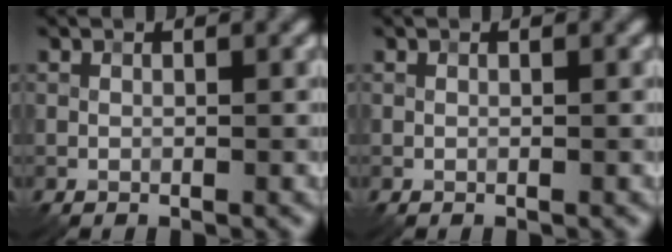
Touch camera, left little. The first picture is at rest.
{"total": 0.0}